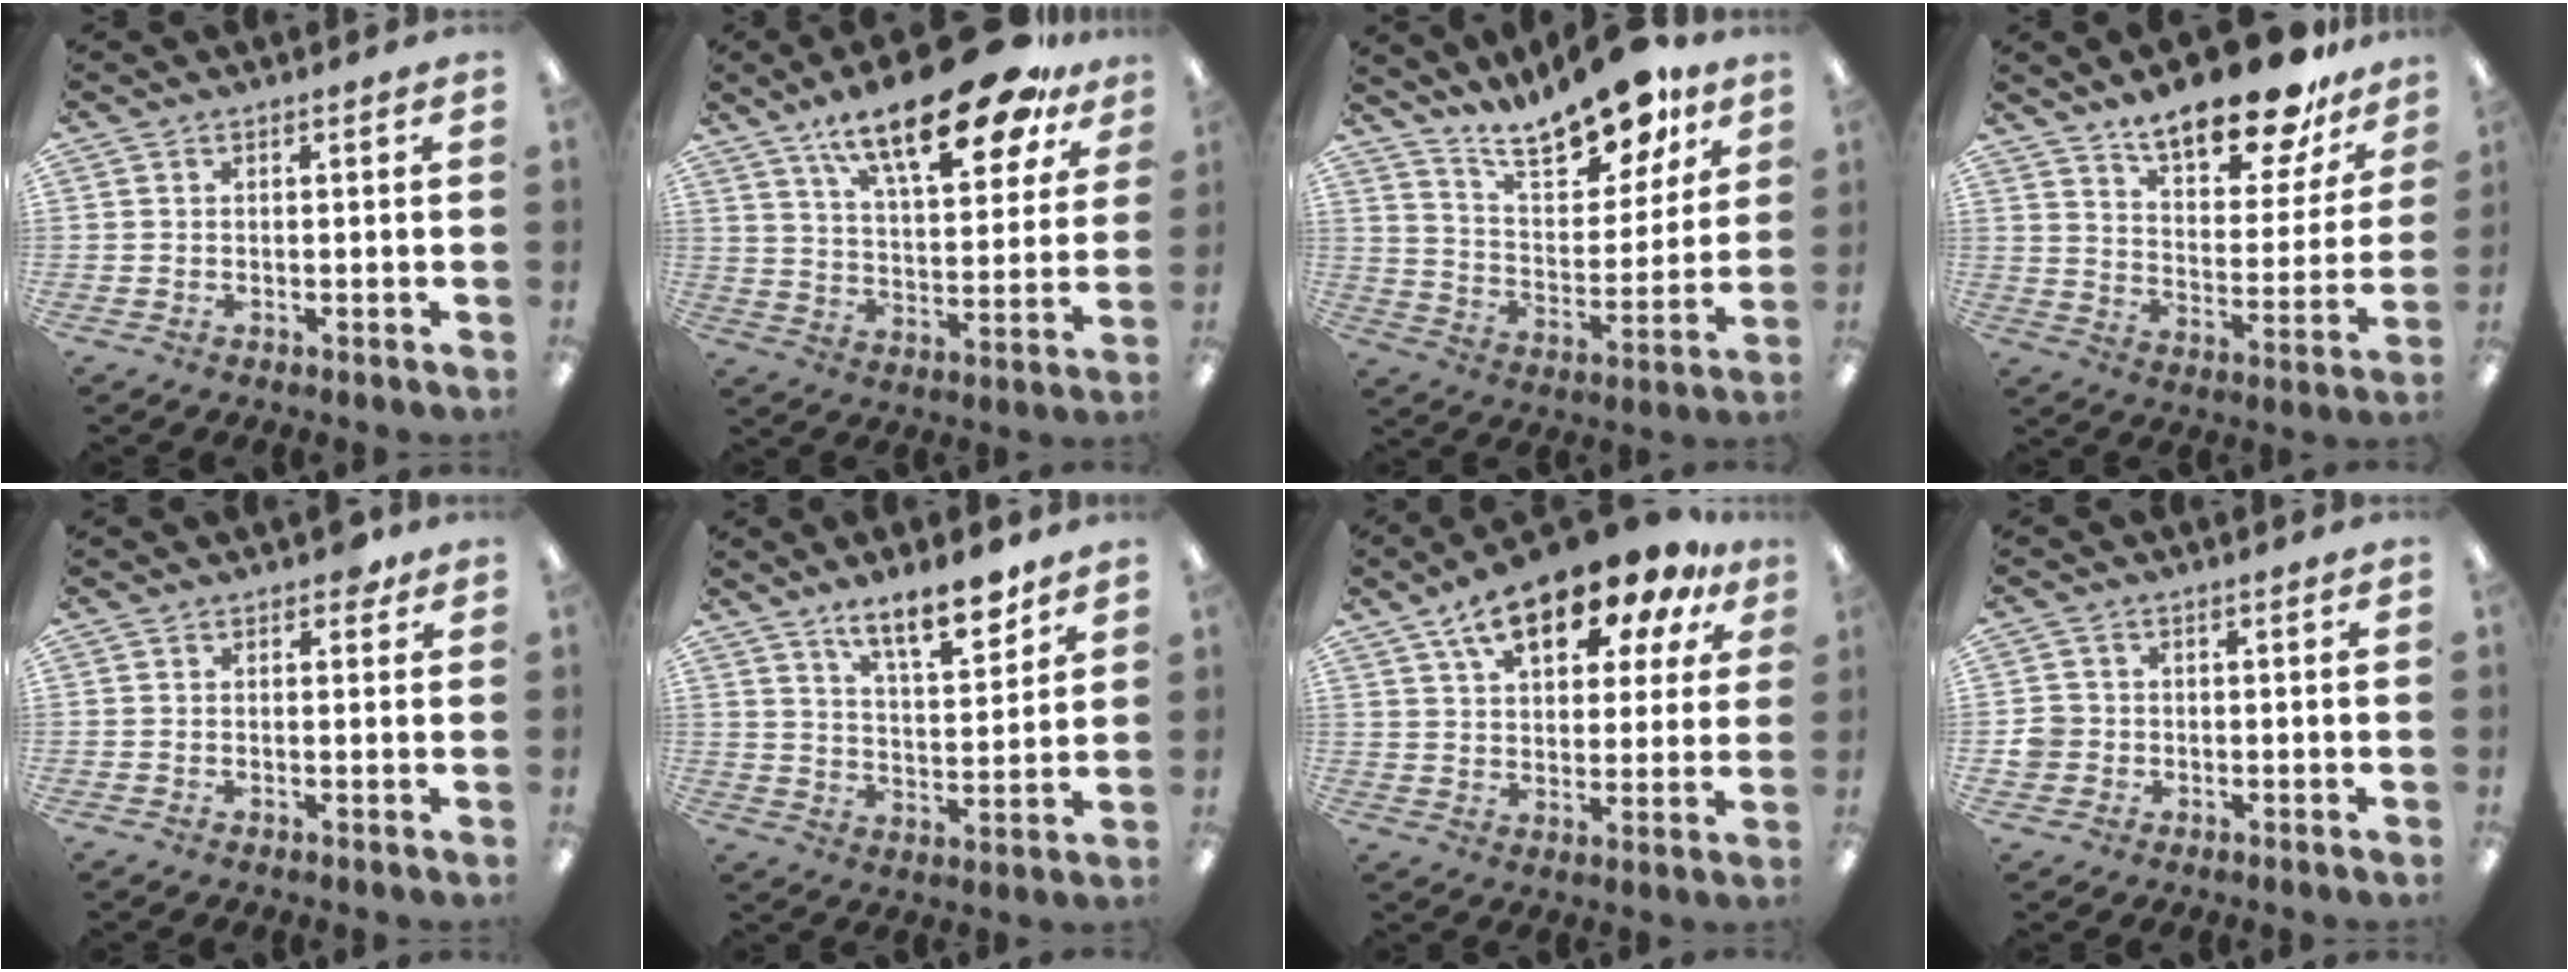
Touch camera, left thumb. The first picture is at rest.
{"total": 22.2, "force": [15.2, 7.4, 14.4], "torque": [-0.219, -0.087, 0.249]}
{"total": 18.2, "force": [14.9, 6.1, 8.4], "torque": [-0.143, -0.096, 0.259]}
{"total": 18.2, "force": [15.0, 5.5, 8.8], "torque": [-0.138, -0.101, 0.255]}
{"total": 2.2, "force": [1.3, 1.3, 1.2], "torque": [-0.010, -0.002, 0.019]}
{"total": 11.5, "force": [9.2, 3.4, 6.1], "torque": [-0.083, -0.060, 0.159]}
{"total": 16.7, "force": [11.2, 7.0, 10.2], "torque": [-0.167, -0.055, 0.190]}
{"total": 3.6, "force": [-0.6, 3.5, 0.6], "torque": [-0.006, 0.003, -0.012]}